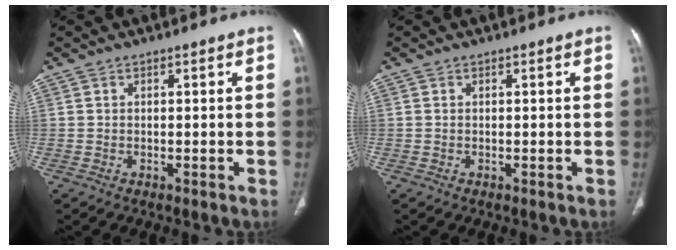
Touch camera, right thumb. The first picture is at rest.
{"total": 0.0}